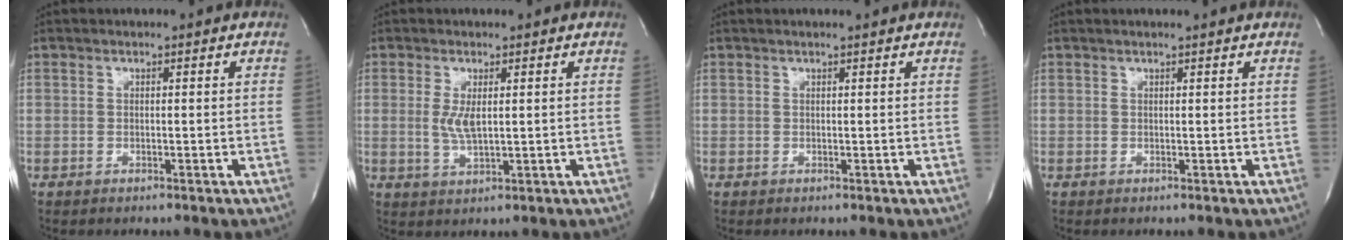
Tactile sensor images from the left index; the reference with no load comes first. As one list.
[{"total": 3.3, "force": [-0.1, 1.0, 3.2], "torque": [-0.069, -0.010, 0.006]}, {"total": 1.1, "force": [1.0, -0.1, 0.5], "torque": [-0.010, 0.003, 0.008]}, {"total": 1.6, "force": [1.4, -0.1, 0.7], "torque": [-0.012, 0.006, 0.012]}]